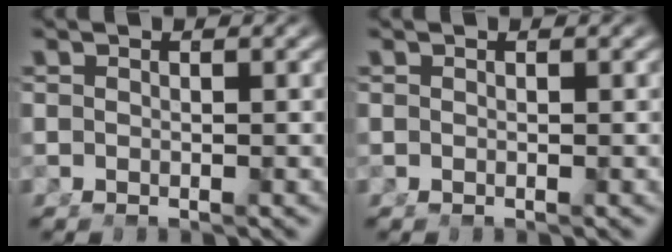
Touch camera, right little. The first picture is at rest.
{"total": 0.0}